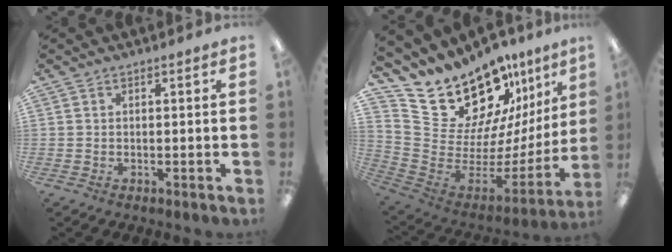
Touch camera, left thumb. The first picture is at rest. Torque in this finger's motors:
{"motor_torque": [0.39, 0.39, 1.39, -1.38, 0.06]}